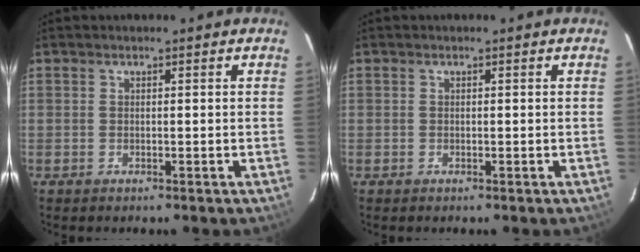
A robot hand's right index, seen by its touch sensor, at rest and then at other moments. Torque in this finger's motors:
{"motor_torque": [0.08, 0.28, -0.02, 0.00]}